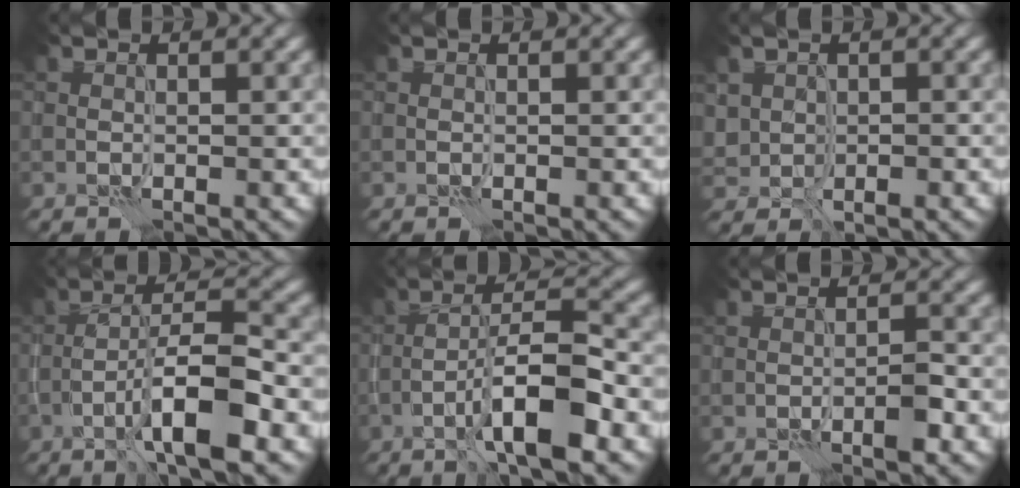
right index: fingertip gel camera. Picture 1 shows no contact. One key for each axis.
{"total": 0.0}
{"total": 2.4, "fx": 0.2, "fy": 2.0, "fz": 1.2, "tx": -0.024, "ty": -0.008, "tz": 0.009}
{"total": 6.9, "fx": -2.9, "fy": 1.4, "fz": 6.1, "tx": -0.100, "ty": 0.014, "tz": -0.054}
{"total": 7.0, "fx": -2.9, "fy": 1.4, "fz": 6.2, "tx": -0.102, "ty": 0.016, "tz": -0.055}
{"total": 1.5, "fx": -0.8, "fy": 0.2, "fz": 1.2, "tx": -0.019, "ty": 0.006, "tz": -0.017}